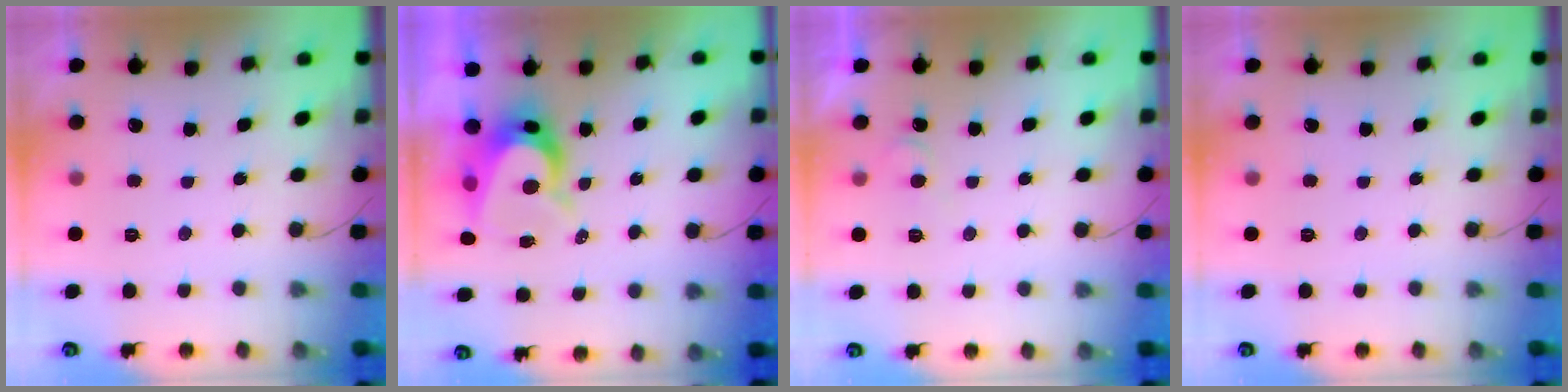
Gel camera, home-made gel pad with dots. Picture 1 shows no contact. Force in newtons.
{"total": 9.0, "press": 9.0, "slide": 0.6}
{"total": 4.3, "press": 4.2, "slide": 0.5}
{"total": 0.0}